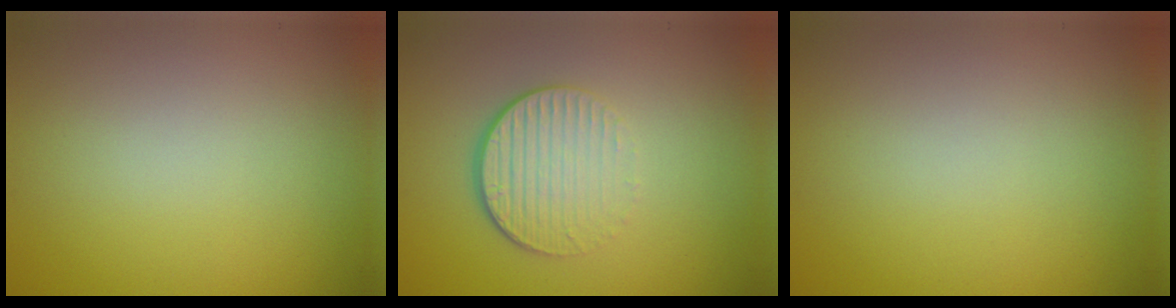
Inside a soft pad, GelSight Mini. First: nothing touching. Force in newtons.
{"total": 4.3, "press": 2.7, "slide": 3.4}
{"total": 0.0}